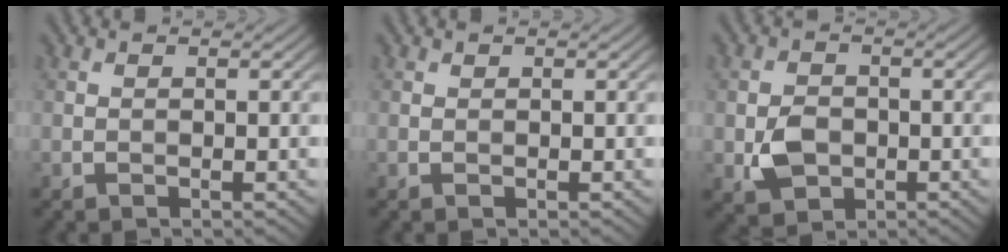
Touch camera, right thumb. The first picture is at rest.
{"total": 0.0}
{"total": 4.2, "force": [-1.1, 3.2, 2.4], "torque": [-0.052, -0.009, -0.021]}